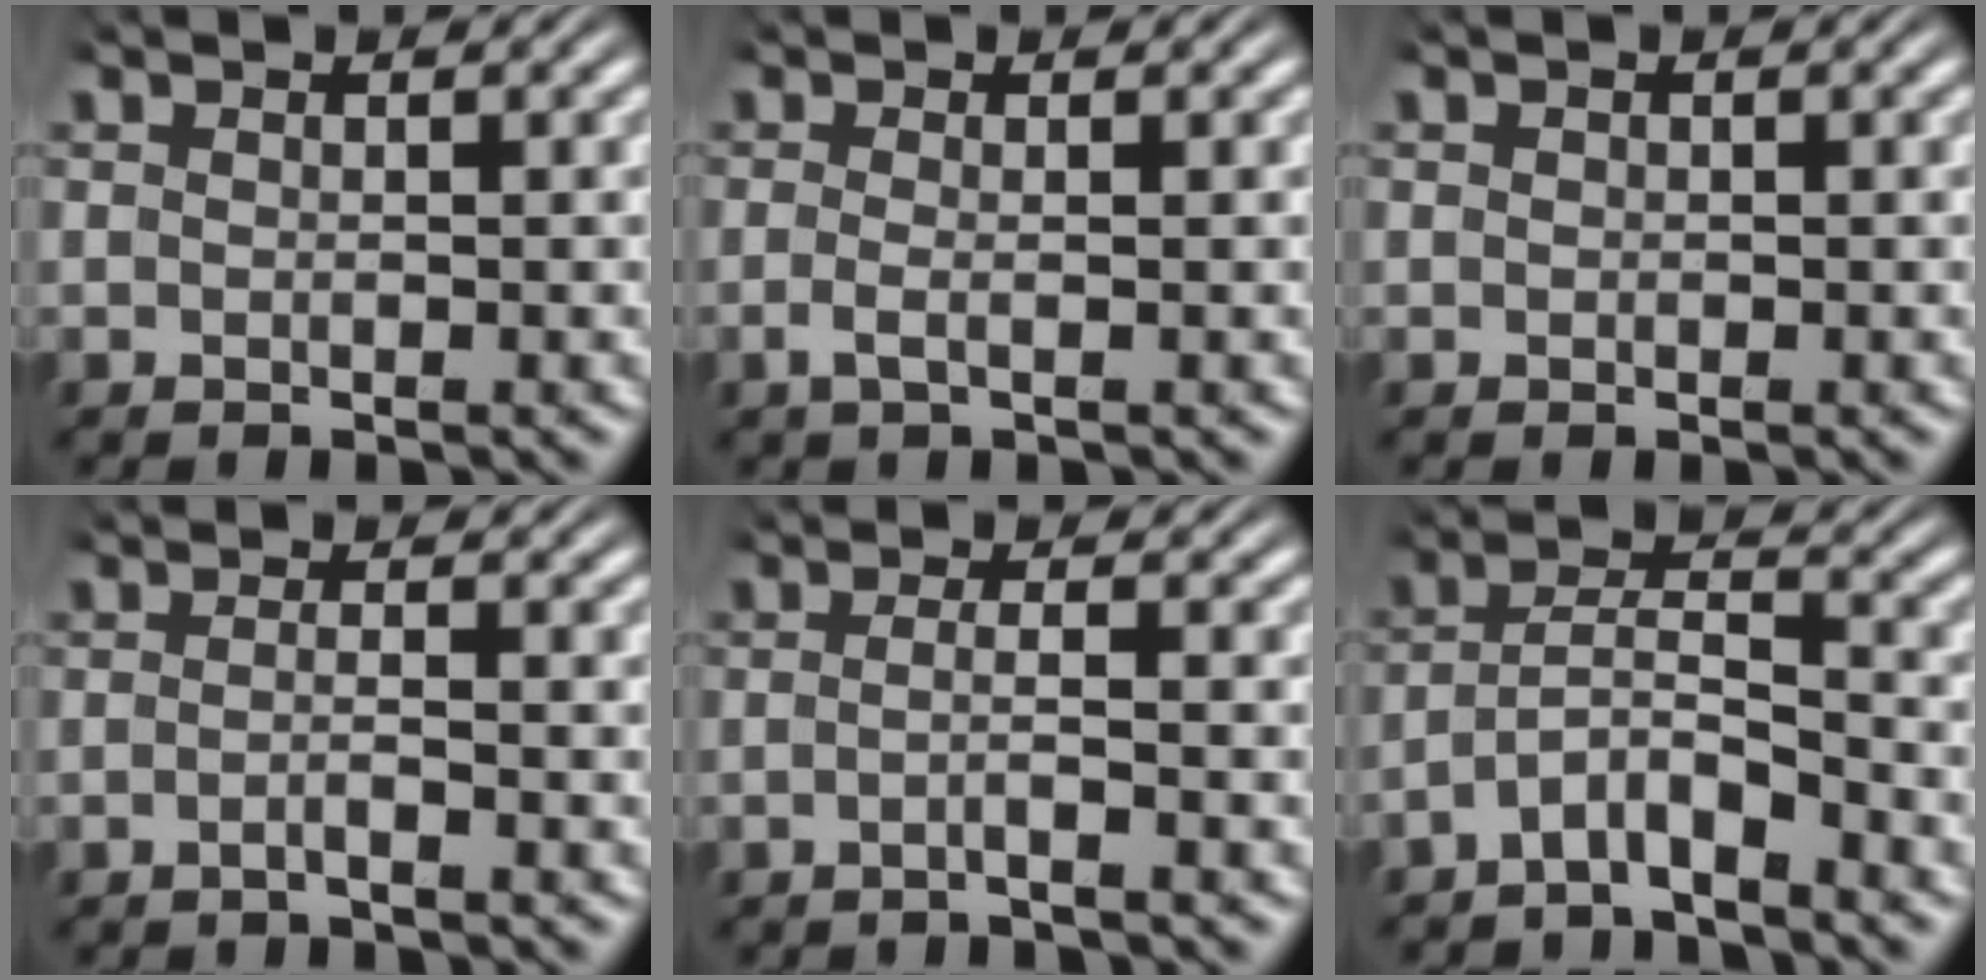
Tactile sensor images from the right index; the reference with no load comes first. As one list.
[{"total": 1.3, "force": [-0.9, 0.0, 1.0], "torque": [-0.034, -0.015, -0.011]}, {"total": 0.0}, {"total": 1.6, "force": [-1.2, -0.2, 1.1], "torque": [-0.022, -0.005, -0.023]}, {"total": 2.2, "force": [-1.4, -0.6, 1.7], "torque": [-0.032, -0.006, -0.023]}, {"total": 5.3, "force": [-3.3, 3.3, 2.6], "torque": [-0.061, -0.018, -0.057]}]